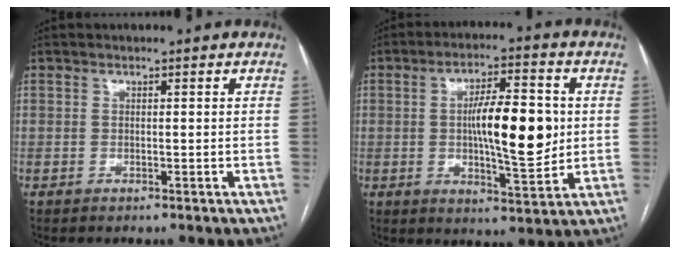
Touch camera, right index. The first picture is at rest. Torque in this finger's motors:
{"motor_torque": [0.59, 0.15, 0.32, 0.12]}